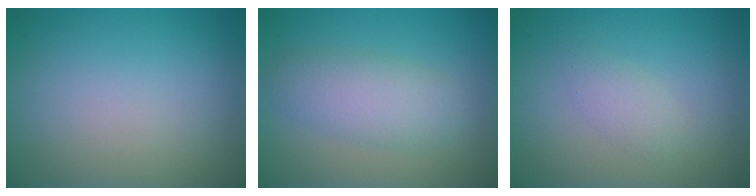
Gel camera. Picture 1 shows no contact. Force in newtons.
{"total": 4.0, "press": 4.0, "slide": 0.0}
{"total": 1.6, "press": 1.6, "slide": 0.1}